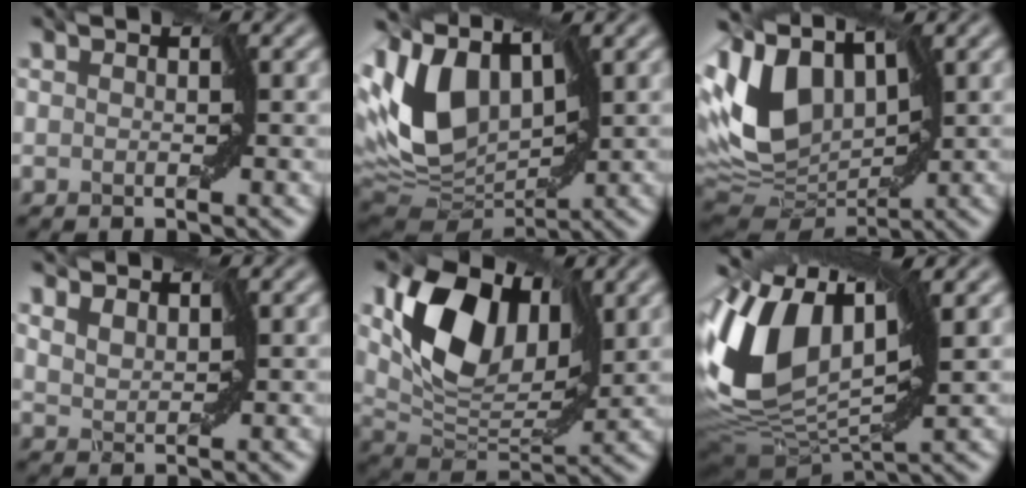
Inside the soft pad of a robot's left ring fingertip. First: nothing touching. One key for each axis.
{"total": 10.3, "fx": 3.4, "fy": 6.2, "fz": 7.5, "tx": -0.173, "ty": 0.006, "tz": 0.057}
{"total": 10.5, "fx": 3.3, "fy": 6.6, "fz": 7.4, "tx": -0.179, "ty": 0.007, "tz": 0.057}
{"total": 2.6, "fx": 2.3, "fy": 1.1, "fz": 0.6, "tx": -0.031, "ty": 0.000, "tz": 0.036}
{"total": 9.2, "fx": 3.2, "fy": 5.9, "fz": 6.3, "tx": -0.127, "ty": -0.006, "tz": 0.060}
{"total": 12.4, "fx": 1.8, "fy": 7.0, "fz": 10.0, "tx": -0.218, "ty": 0.006, "tz": 0.028}